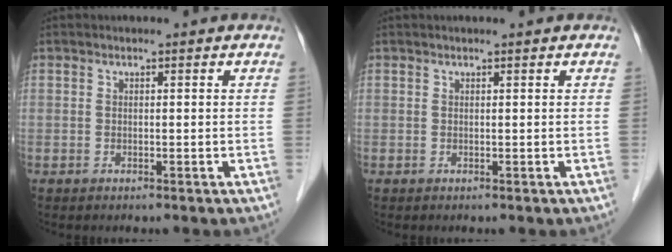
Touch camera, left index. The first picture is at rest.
{"total": 0.9, "force": [0.9, 0.0, 0.4], "torque": [-0.007, 0.012, 0.014]}